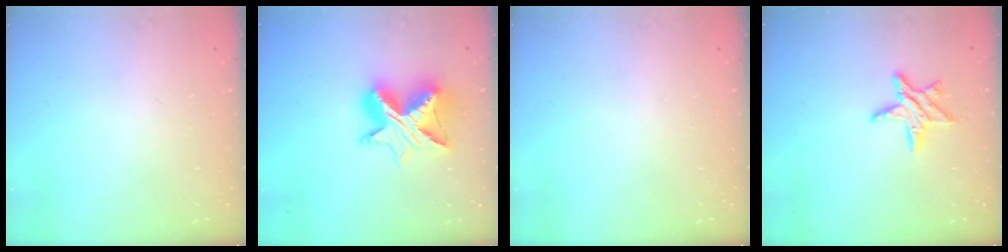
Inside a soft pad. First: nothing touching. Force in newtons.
{"total": 13.3, "press": 13.3, "slide": 0.8}
{"total": 0.0}
{"total": 8.9, "press": 8.9, "slide": 0.5}